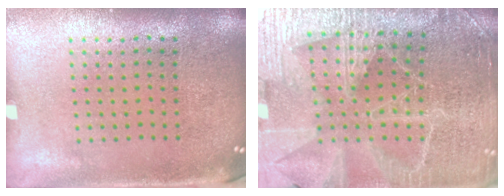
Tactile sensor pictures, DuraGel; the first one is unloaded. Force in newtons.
{"total": 3.8, "press": 3.7, "slide": 0.9}